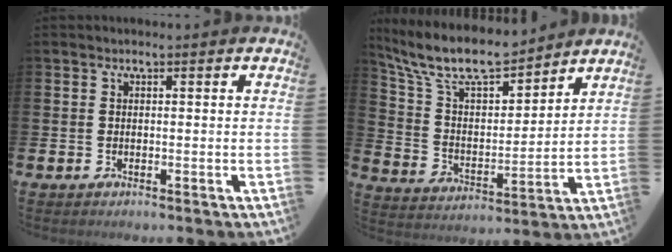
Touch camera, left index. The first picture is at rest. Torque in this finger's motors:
{"motor_torque": [0.21, -0.45, 0.89, 0.21]}